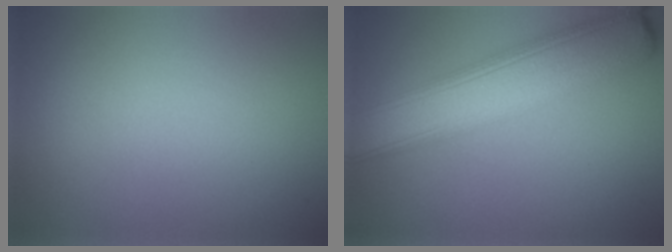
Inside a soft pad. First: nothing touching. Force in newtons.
{"total": 8.7, "press": 8.7, "slide": 0.4}